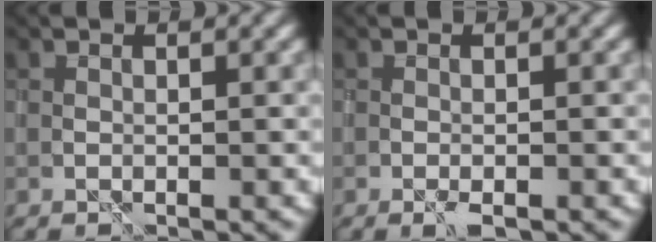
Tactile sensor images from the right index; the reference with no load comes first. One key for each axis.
{"total": 1.2, "fx": -0.8, "fy": 0.2, "fz": 0.8, "tx": -0.019, "ty": -0.004, "tz": -0.015}